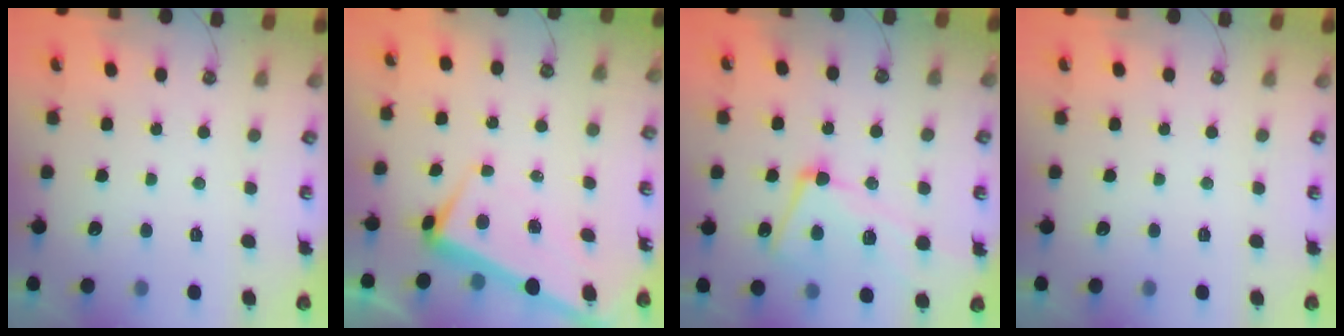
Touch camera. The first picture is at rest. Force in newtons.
{"total": 1.7, "press": 1.6, "slide": 0.5}
{"total": 8.8, "press": 8.6, "slide": 1.7}
{"total": 0.0}